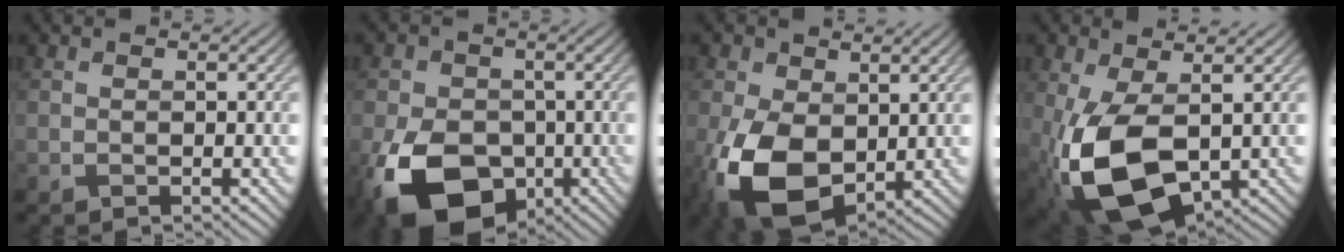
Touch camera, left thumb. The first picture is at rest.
{"total": 13.5, "force": [-5.1, 9.3, 8.3], "torque": [-0.173, -0.036, -0.095]}
{"total": 12.1, "force": [-1.6, 7.8, 9.1], "torque": [-0.227, -0.024, -0.028]}
{"total": 12.5, "force": [-2.2, 7.0, 10.1], "torque": [-0.237, -0.034, -0.027]}